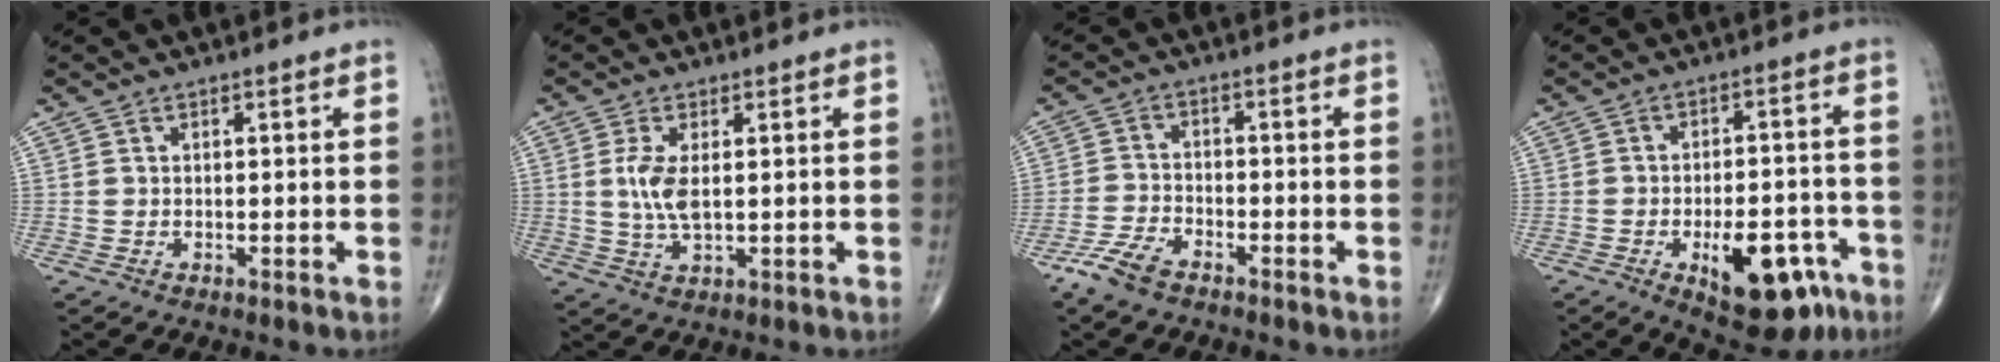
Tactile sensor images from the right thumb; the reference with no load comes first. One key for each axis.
{"total": 5.5, "fx": 0.7, "fy": 2.3, "fz": 5.0, "tx": -0.111, "ty": -0.008, "tz": 0.018}
{"total": 5.8, "fx": -4.3, "fy": 2.4, "fz": 3.2, "tx": -0.075, "ty": 0.012, "tz": -0.086}
{"total": 15.0, "fx": -6.8, "fy": 7.1, "fz": 11.3, "tx": -0.130, "ty": 0.034, "tz": -0.083}